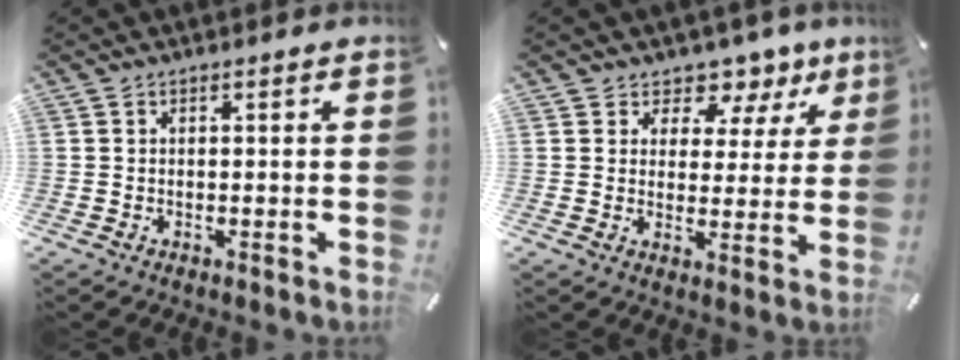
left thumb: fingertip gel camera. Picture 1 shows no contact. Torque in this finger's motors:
{"motor_torque": [0.32, -0.15, 0.02, 0.15, 0.00]}